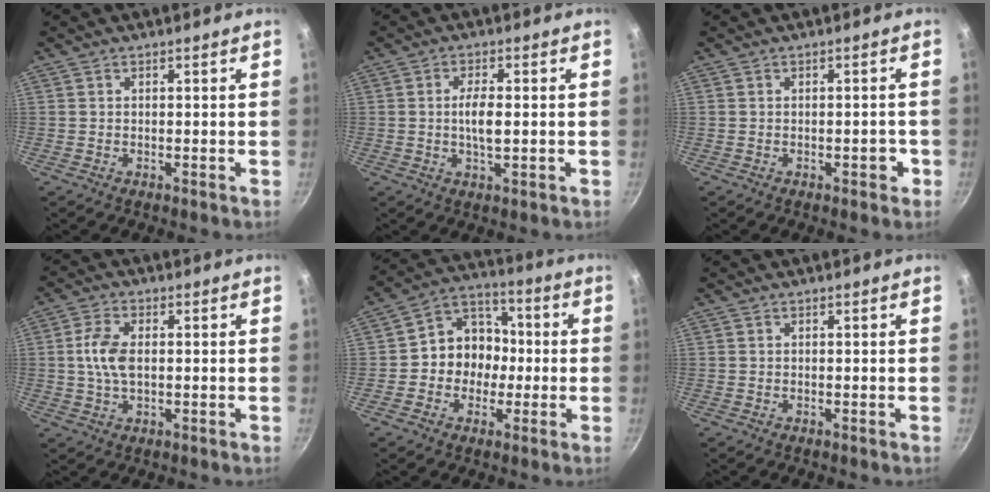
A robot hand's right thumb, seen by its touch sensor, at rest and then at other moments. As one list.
[{"total": 4.7, "force": [-0.1, 1.7, 4.4], "torque": [-0.088, 0.000, -0.003]}, {"total": 2.3, "force": [-0.9, 1.3, 1.7], "torque": [-0.010, 0.009, -0.013]}, {"total": 6.6, "force": [0.4, 3.7, 5.4], "torque": [-0.105, 0.008, 0.005]}, {"total": 11.2, "force": [-1.1, 9.8, 5.3], "torque": [-0.031, 0.034, -0.037]}, {"total": 0.0}]